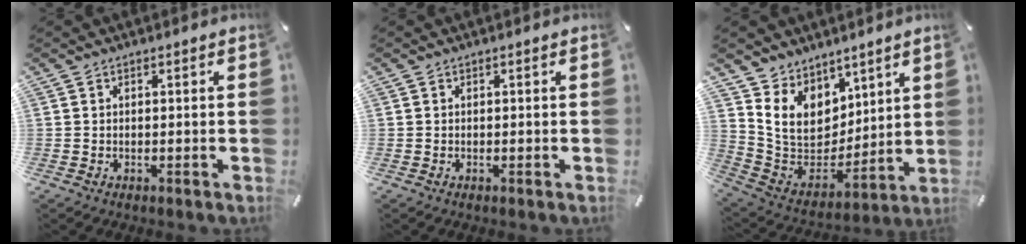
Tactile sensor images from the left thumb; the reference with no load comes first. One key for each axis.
{"total": 0.0}
{"total": 12.6, "fx": 6.8, "fy": 9.9, "fz": 3.6, "tx": -0.080, "ty": -0.060, "tz": 0.143}